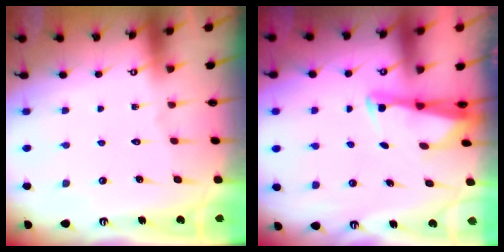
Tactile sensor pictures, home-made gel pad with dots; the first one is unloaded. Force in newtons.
{"total": 2.8, "press": 2.7, "slide": 0.6}